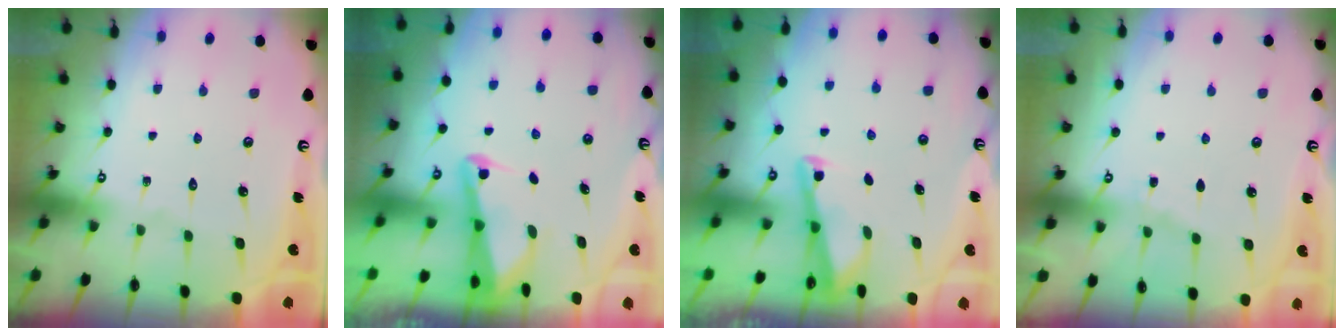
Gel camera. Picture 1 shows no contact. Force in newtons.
{"total": 2.6, "press": 2.5, "slide": 0.6}
{"total": 2.9, "press": 2.9, "slide": 0.3}
{"total": 3.6, "press": 3.5, "slide": 0.4}